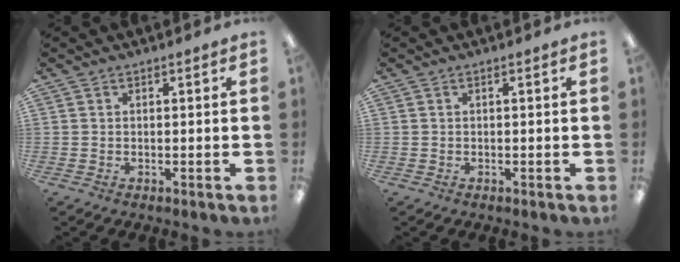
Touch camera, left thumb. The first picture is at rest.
{"total": 0.0}